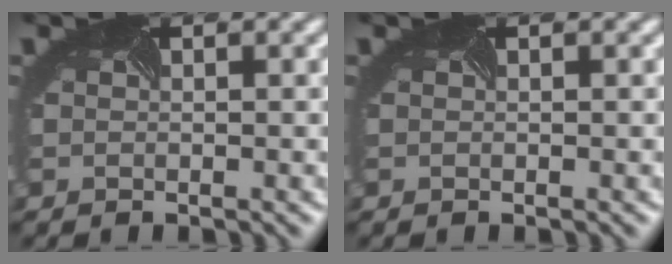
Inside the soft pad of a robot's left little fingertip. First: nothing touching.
{"total": 0.0}